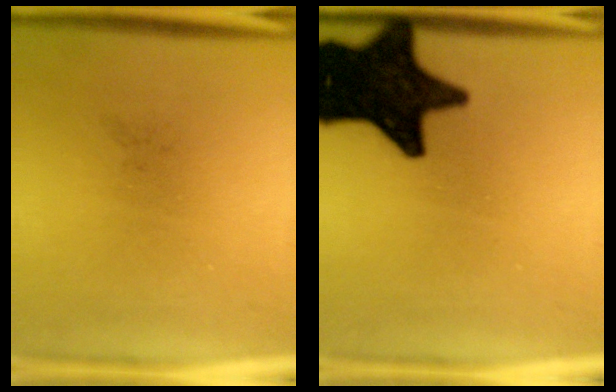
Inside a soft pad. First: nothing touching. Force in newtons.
{"total": 18.5}